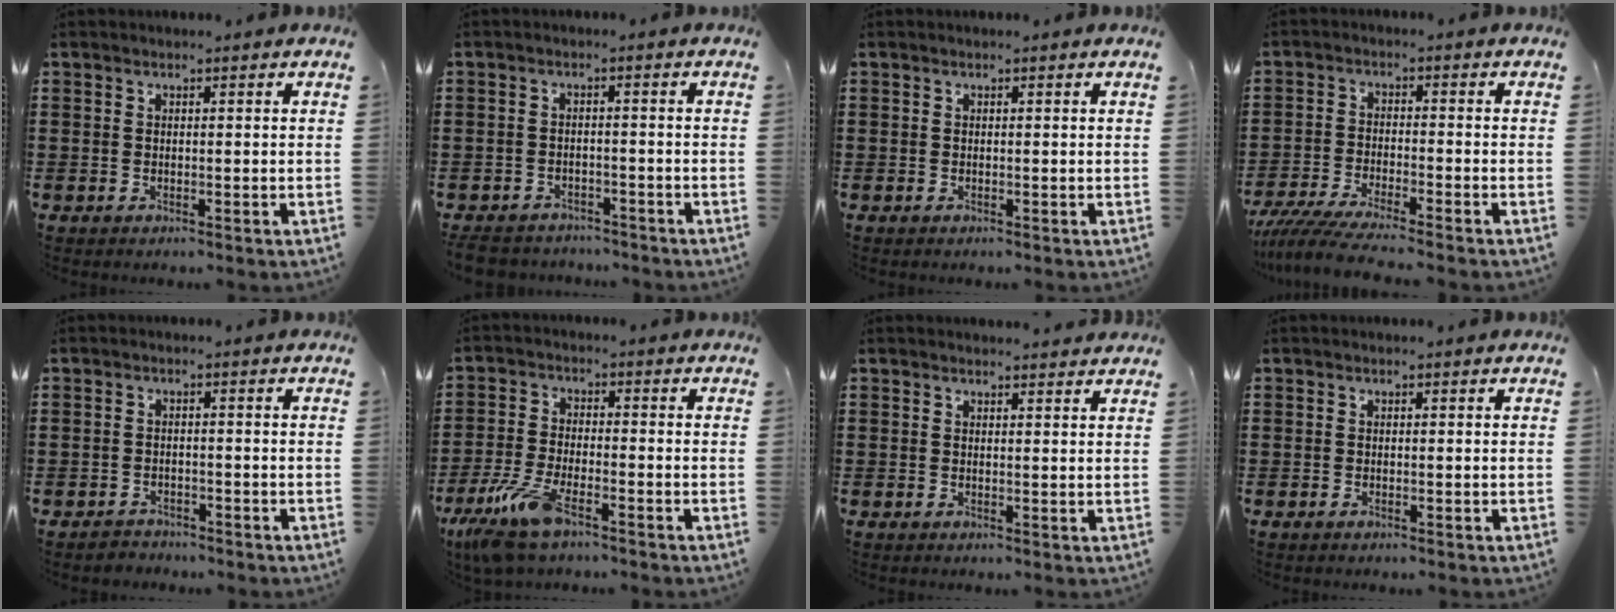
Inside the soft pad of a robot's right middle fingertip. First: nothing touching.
{"total": 3.2, "force": [-3.1, 0.7, 0.1], "torque": [-0.013, -0.001, -0.068]}
{"total": 0.0}
{"total": 5.3, "force": [-4.9, -0.2, 1.9], "torque": [-0.060, -0.024, -0.101]}
{"total": 1.6, "force": [-1.5, 0.5, -0.3], "torque": [-0.001, 0.003, -0.036]}
{"total": 8.2, "force": [-5.7, 2.1, 5.5], "torque": [-0.132, -0.015, -0.110]}
{"total": 1.2, "force": [1.2, -0.1, -0.1], "torque": [0.006, -0.006, 0.022]}
{"total": 0.0}